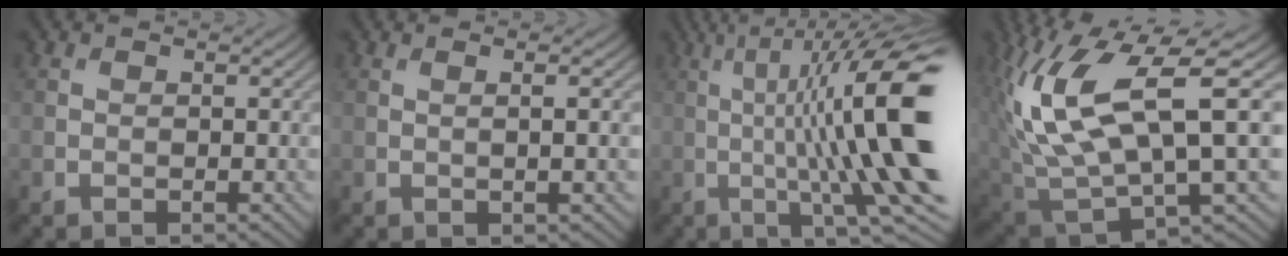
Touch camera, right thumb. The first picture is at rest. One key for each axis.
{"total": 3.2, "fx": 0.3, "fy": 0.6, "fz": 3.2, "tx": -0.043, "ty": 0.011, "tz": 0.001}
{"total": 18.8, "fx": 0.6, "fy": 4.3, "fz": 18.3, "tx": -0.266, "ty": 0.028, "tz": 0.021}
{"total": 16.6, "fx": 3.6, "fy": 6.6, "fz": 14.9, "tx": -0.323, "ty": -0.012, "tz": 0.076}